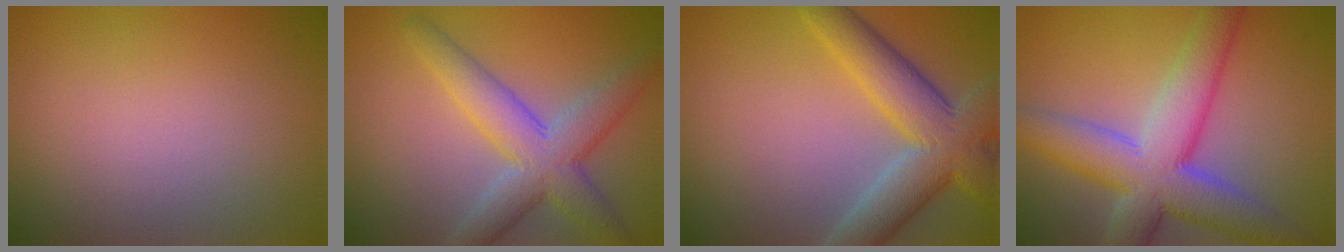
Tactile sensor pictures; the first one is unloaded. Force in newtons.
{"total": 6.0, "press": 6.0, "slide": 0.2}
{"total": 7.3, "press": 7.3, "slide": 0.5}
{"total": 8.9, "press": 8.8, "slide": 0.6}